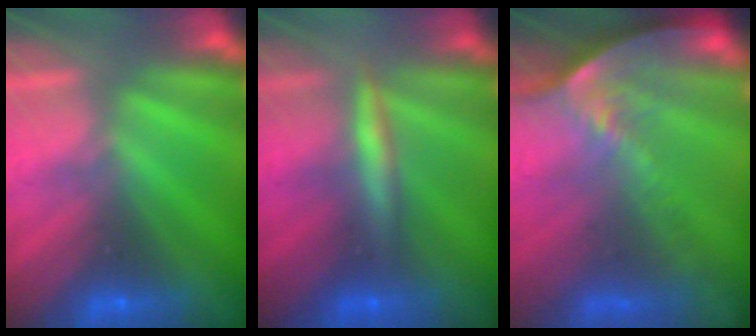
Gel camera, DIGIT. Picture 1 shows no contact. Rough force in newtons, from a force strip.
{"total": 2.6}
{"total": 10.4}